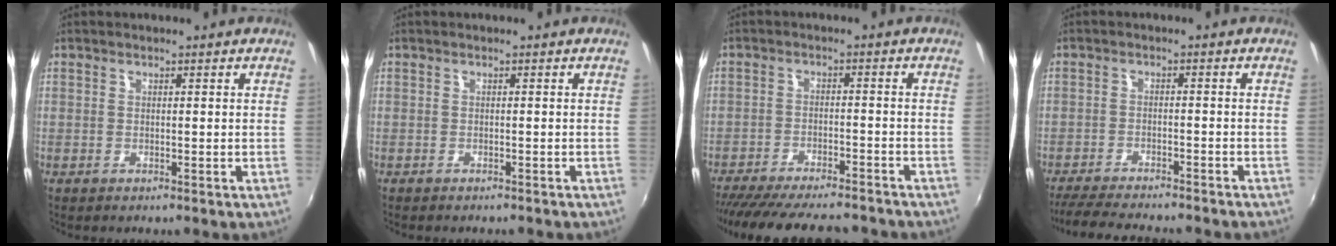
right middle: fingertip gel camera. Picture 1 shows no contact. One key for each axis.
{"total": 1.4, "fx": -1.3, "fy": 0.4, "fz": 0.4, "tx": -0.013, "ty": -0.008, "tz": -0.018}
{"total": 18.6, "fx": -16.1, "fy": 4.4, "fz": 8.3, "tx": -0.167, "ty": -0.022, "tz": -0.231}
{"total": 11.5, "fx": -10.3, "fy": 1.3, "fz": 5.0, "tx": -0.112, "ty": -0.020, "tz": -0.159}